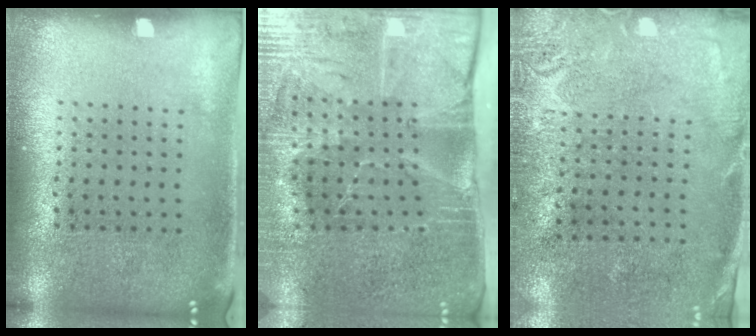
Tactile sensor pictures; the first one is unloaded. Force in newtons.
{"total": 4.4, "press": 3.7, "slide": 2.4}
{"total": 2.7, "press": 2.3, "slide": 1.5}